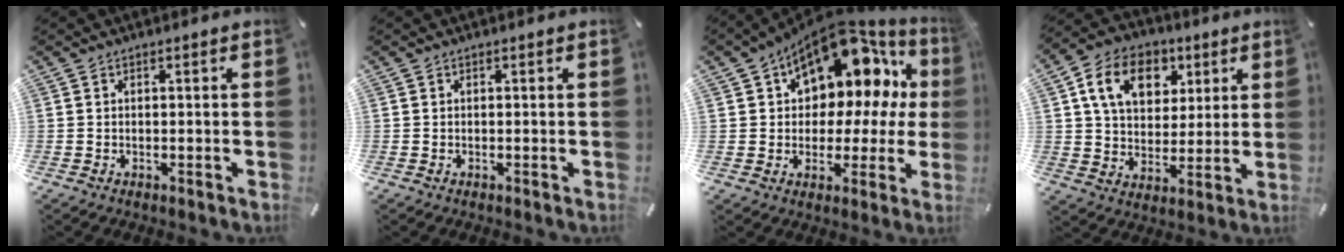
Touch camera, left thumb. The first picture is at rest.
{"total": 0.0}
{"total": 15.7, "force": [8.7, 9.2, 9.3], "torque": [-0.130, -0.073, 0.146]}
{"total": 13.1, "force": [5.4, 9.9, 6.7], "torque": [-0.111, -0.004, 0.101]}